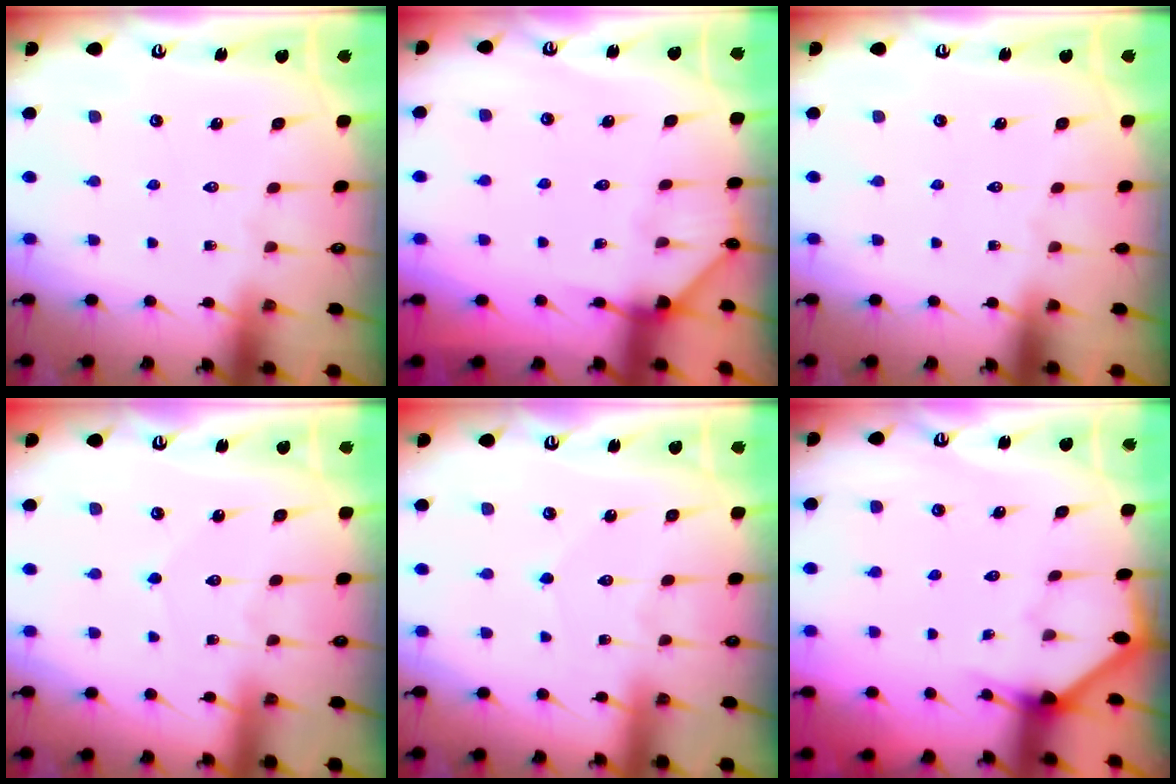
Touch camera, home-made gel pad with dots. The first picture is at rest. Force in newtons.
{"total": 4.6, "press": 4.6, "slide": 0.2}
{"total": 0.0}
{"total": 3.0, "press": 3.0, "slide": 0.3}
{"total": 3.0, "press": 3.0, "slide": 0.3}
{"total": 2.6, "press": 2.6, "slide": 0.3}